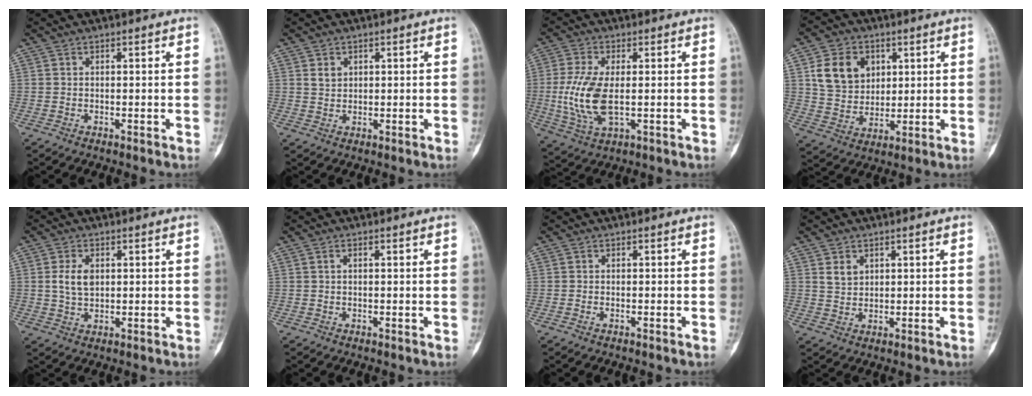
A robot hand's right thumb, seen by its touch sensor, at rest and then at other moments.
{"total": 2.1, "force": [0.9, 1.6, 0.9], "torque": [-0.009, -0.005, 0.019]}
{"total": 10.9, "force": [-0.6, 5.1, 9.6], "torque": [-0.209, -0.008, -0.007]}
{"total": 11.3, "force": [3.6, 8.9, 5.8], "torque": [-0.071, -0.010, 0.073]}
{"total": 4.8, "force": [0.9, 3.1, 3.6], "torque": [-0.059, 0.000, 0.018]}
{"total": 0.7, "force": [0.2, 0.3, 0.6], "torque": [-0.011, 0.003, 0.003]}
{"total": 0.5, "force": [-0.3, 0.2, 0.4], "torque": [-0.011, 0.003, -0.004]}
{"total": 2.8, "force": [1.4, 2.1, 1.3], "torque": [-0.014, -0.009, 0.030]}